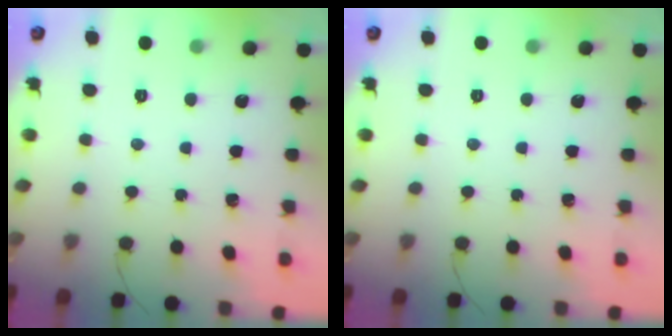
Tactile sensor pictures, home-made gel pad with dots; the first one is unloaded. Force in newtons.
{"total": 0.0}